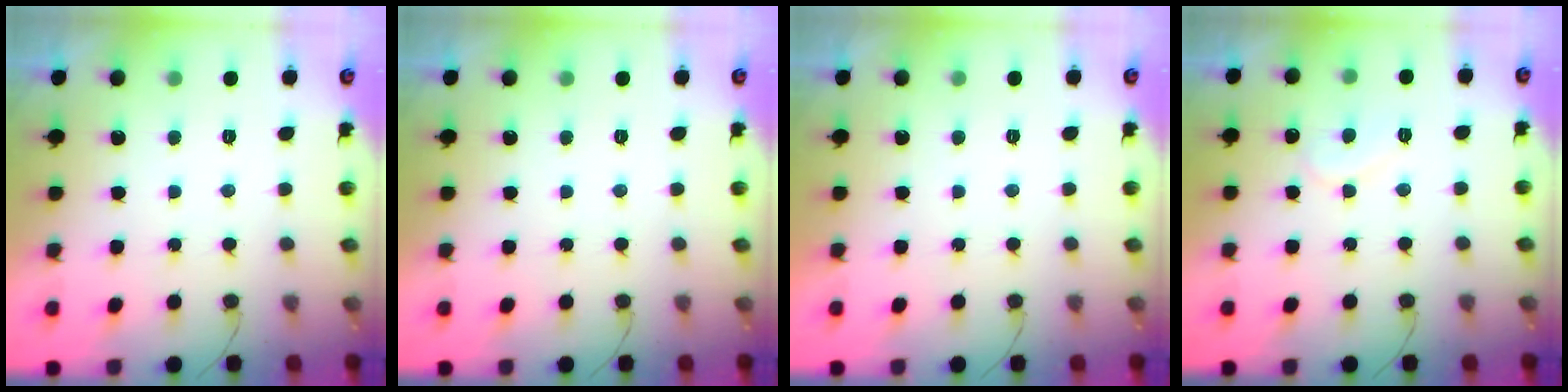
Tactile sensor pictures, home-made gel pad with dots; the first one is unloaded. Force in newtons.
{"total": 0.0}
{"total": 1.8, "press": 1.8, "slide": 0.1}
{"total": 6.5, "press": 6.5, "slide": 0.5}